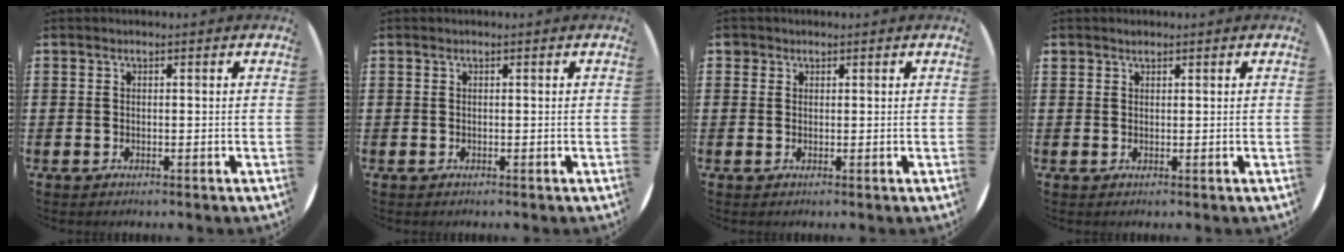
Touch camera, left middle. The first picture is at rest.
{"total": 0.0}
{"total": 0.9, "force": [0.7, 0.6, 0.1], "torque": [0.005, -0.001, 0.013]}
{"total": 0.8, "force": [0.7, 0.4, 0.0], "torque": [0.005, -0.002, 0.013]}